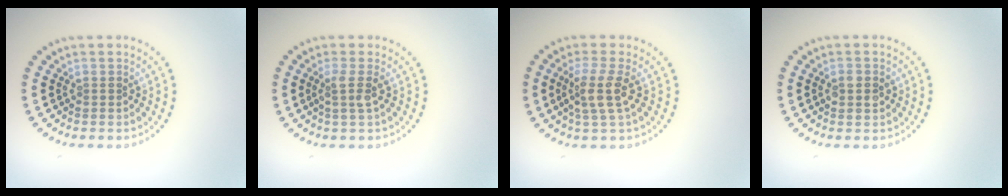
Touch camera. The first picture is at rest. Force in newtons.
{"total": 1.8, "press": 1.3, "slide": 1.2}
{"total": 3.0, "press": 2.3, "slide": 1.9}
{"total": 1.9, "press": 1.9, "slide": 0.1}